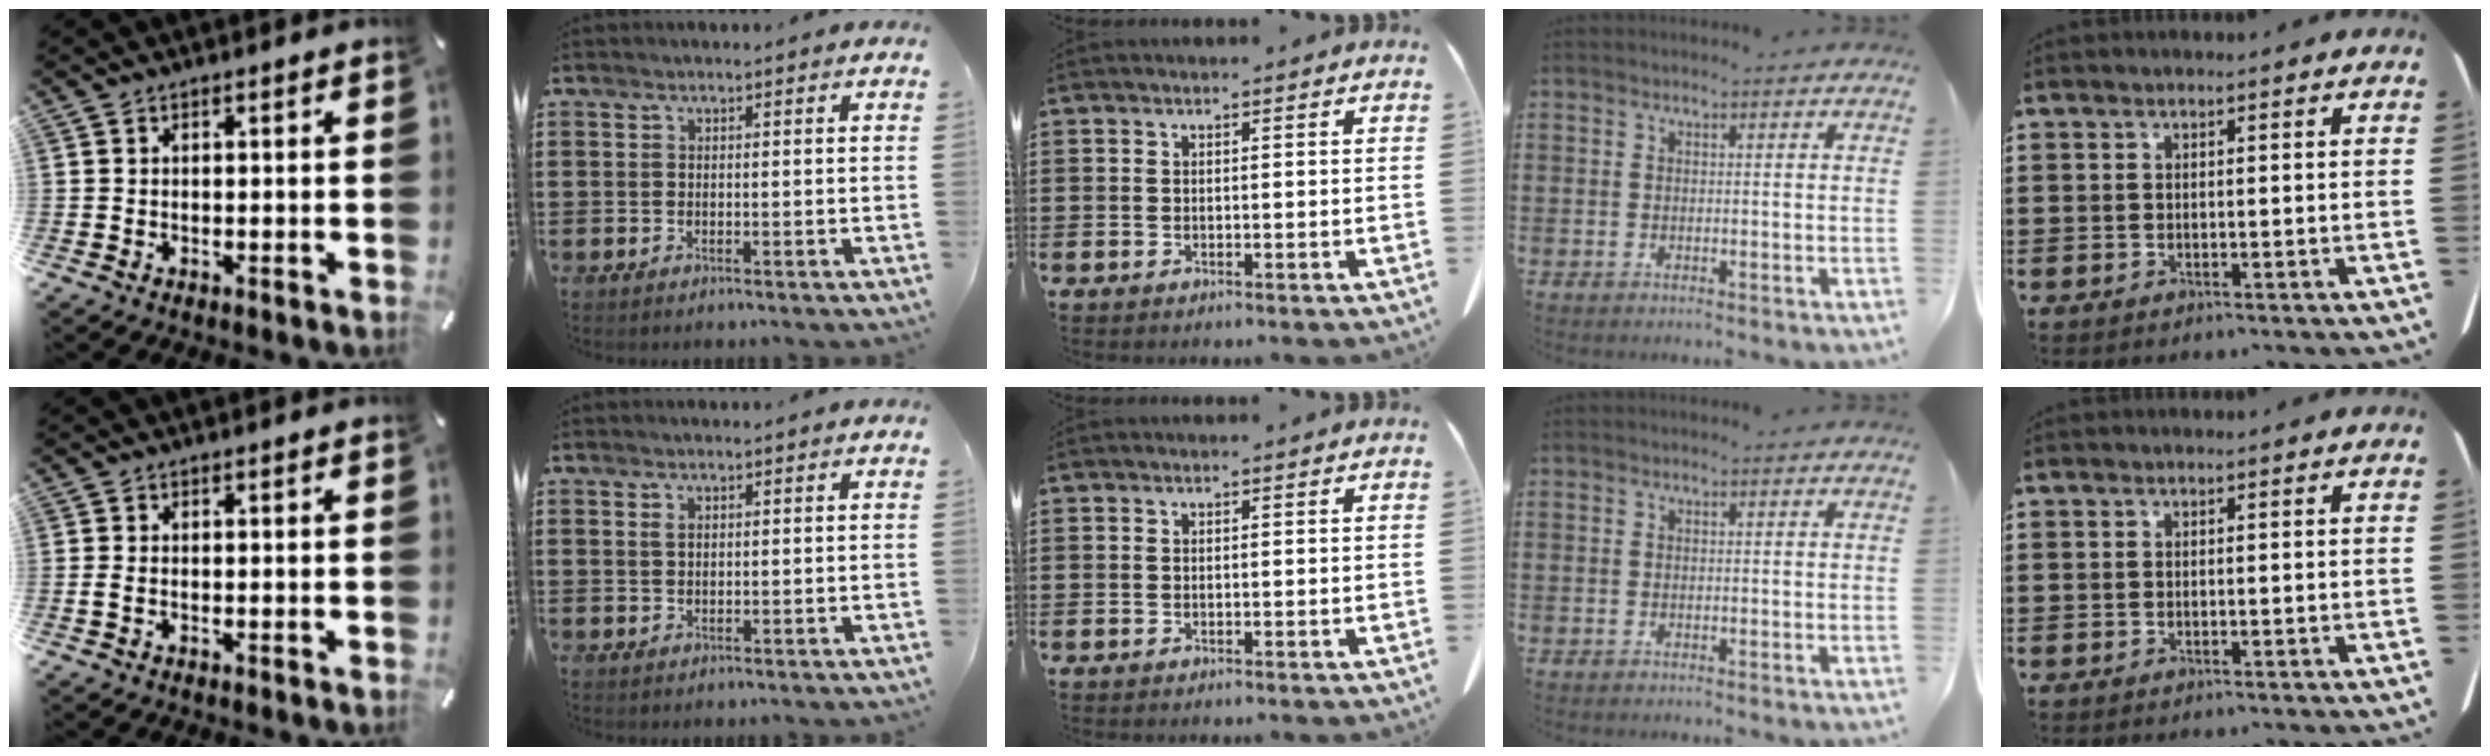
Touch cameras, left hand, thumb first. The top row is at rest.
{"thumb": {"total": 1.1, "force": [-0.3, 0.4, 1.0], "torque": [-0.019, 0.001, -0.007]}, "index": {"total": 1.1, "force": [0.6, 0.5, 0.8], "torque": [-0.017, 0.004, 0.011]}}